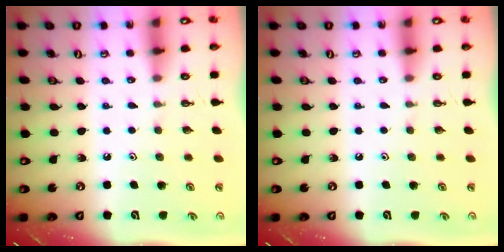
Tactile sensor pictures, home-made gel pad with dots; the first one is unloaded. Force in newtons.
{"total": 0.0}